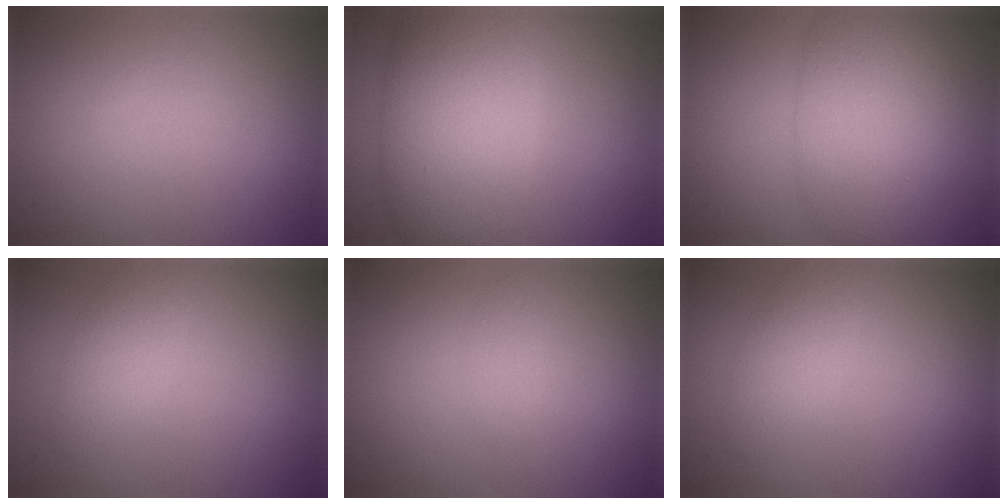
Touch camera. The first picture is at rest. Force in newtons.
{"total": 9.5, "press": 9.4, "slide": 0.3}
{"total": 6.8, "press": 6.8, "slide": 0.2}
{"total": 2.2, "press": 2.2, "slide": 0.1}
{"total": 0.8, "press": 0.8, "slide": 0.1}
{"total": 2.2, "press": 2.2, "slide": 0.1}